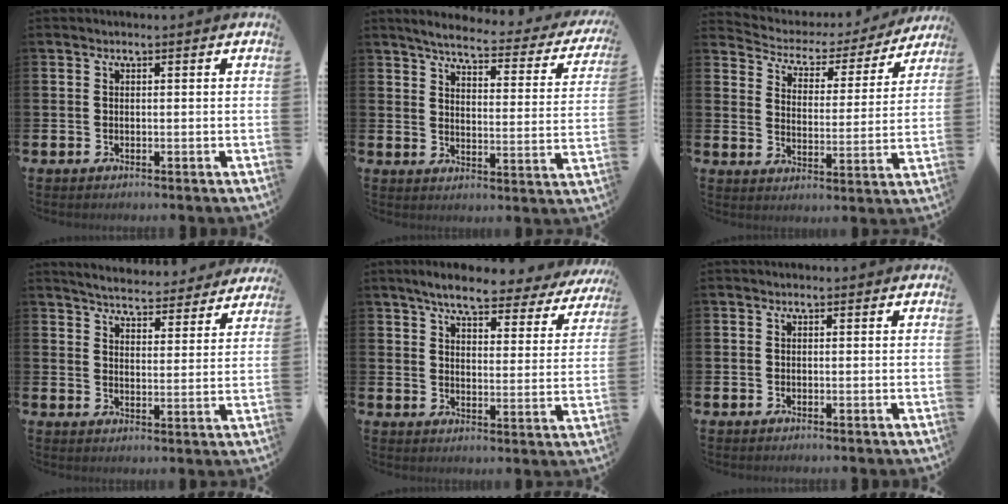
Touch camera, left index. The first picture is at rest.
{"total": 4.4, "force": [3.9, 0.8, 2.0], "torque": [-0.051, -0.034, 0.056]}
{"total": 3.8, "force": [3.3, 1.9, 0.5], "torque": [-0.033, -0.030, 0.046]}
{"total": 5.2, "force": [5.1, 0.6, 0.6], "torque": [-0.025, -0.040, 0.087]}
{"total": 6.3, "force": [5.7, 0.8, 2.4], "torque": [-0.064, -0.036, 0.094]}
{"total": 0.0}